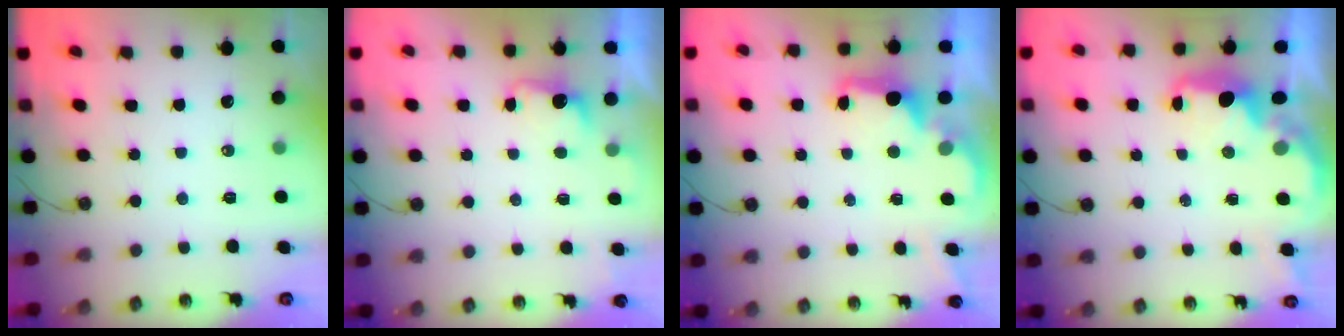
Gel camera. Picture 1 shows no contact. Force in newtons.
{"total": 1.5, "press": 1.3, "slide": 0.8}
{"total": 2.6, "press": 2.5, "slide": 0.6}
{"total": 3.0, "press": 2.9, "slide": 0.6}